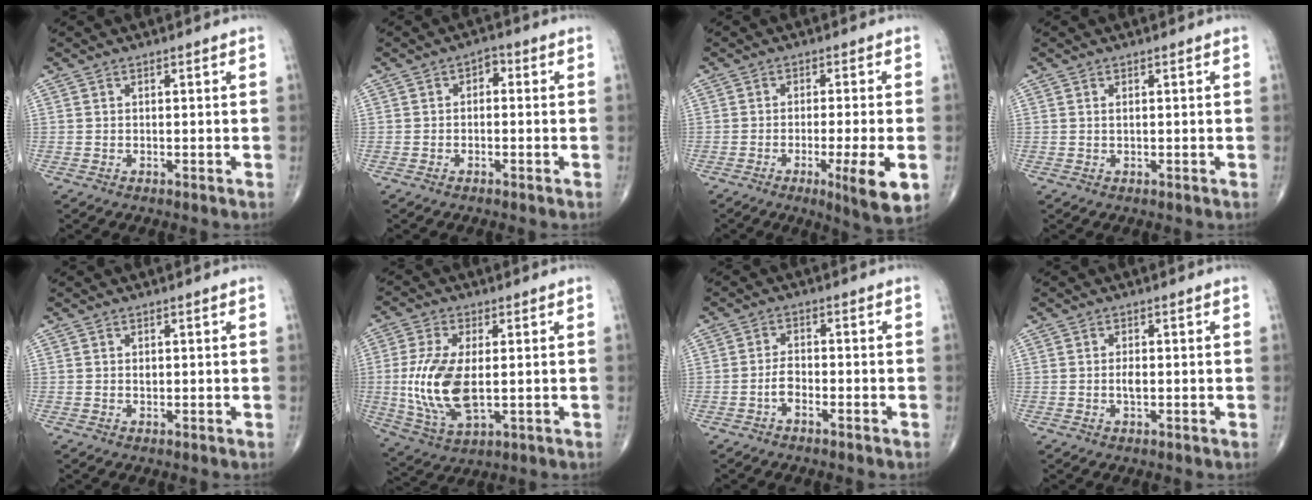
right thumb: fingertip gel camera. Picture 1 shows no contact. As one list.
[{"total": 2.1, "force": [-0.1, 1.4, 1.5], "torque": [-0.009, 0.014, -0.012]}, {"total": 8.8, "force": [-2.8, 0.9, 8.3], "torque": [-0.129, -0.013, -0.042]}, {"total": 0.5, "force": [0.1, 0.2, 0.5], "torque": [-0.011, 0.001, 0.003]}, {"total": 0.7, "force": [0.2, 0.4, 0.5], "torque": [-0.007, -0.001, 0.003]}, {"total": 13.5, "force": [-0.3, 6.5, 11.9], "torque": [-0.255, -0.013, 0.003]}, {"total": 2.8, "force": [-1.5, 1.0, 2.1], "torque": [-0.043, 0.017, -0.032]}, {"total": 1.7, "force": [-0.2, 0.7, 1.6], "torque": [-0.029, -0.001, -0.004]}]